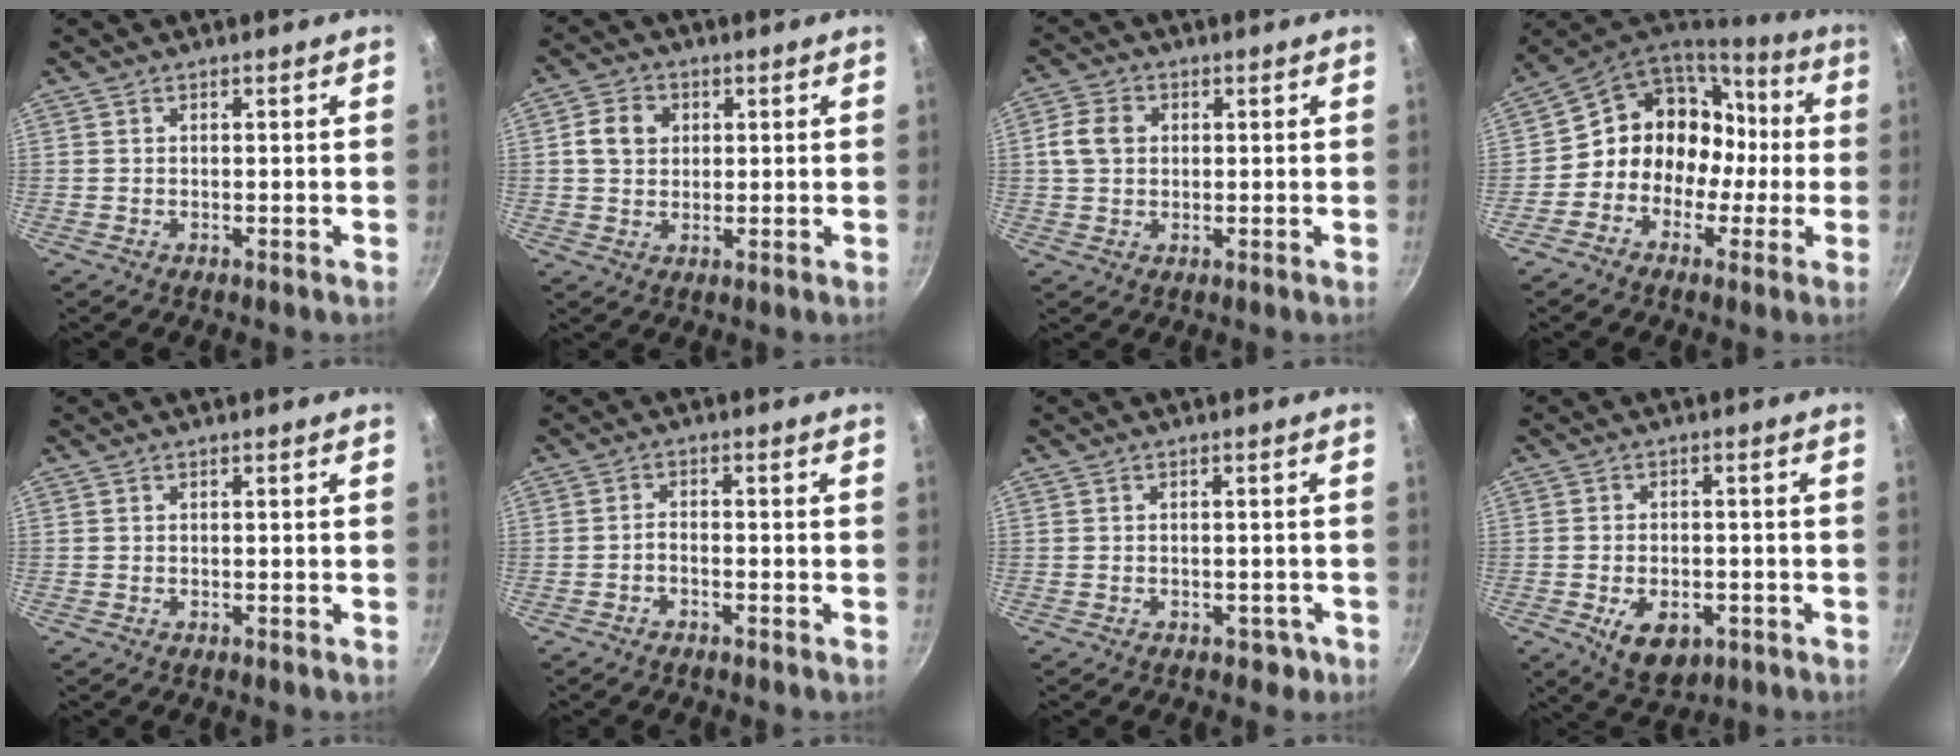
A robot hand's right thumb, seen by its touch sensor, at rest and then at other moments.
{"total": 6.0, "force": [1.3, 5.0, 3.0], "torque": [-0.036, 0.006, 0.016]}
{"total": 5.6, "force": [0.9, 4.5, 3.2], "torque": [-0.048, 0.007, 0.009]}
{"total": 14.8, "force": [-1.0, 12.6, 7.6], "torque": [-0.055, 0.059, -0.029]}
{"total": 0.0}
{"total": 1.7, "force": [-1.3, 0.5, 0.9], "torque": [-0.019, 0.015, -0.027]}
{"total": 2.4, "force": [-1.1, 1.8, 1.1], "torque": [0.002, 0.019, 0.004]}
{"total": 8.2, "force": [-3.0, 5.1, 5.7], "torque": [-0.075, 0.006, -0.036]}